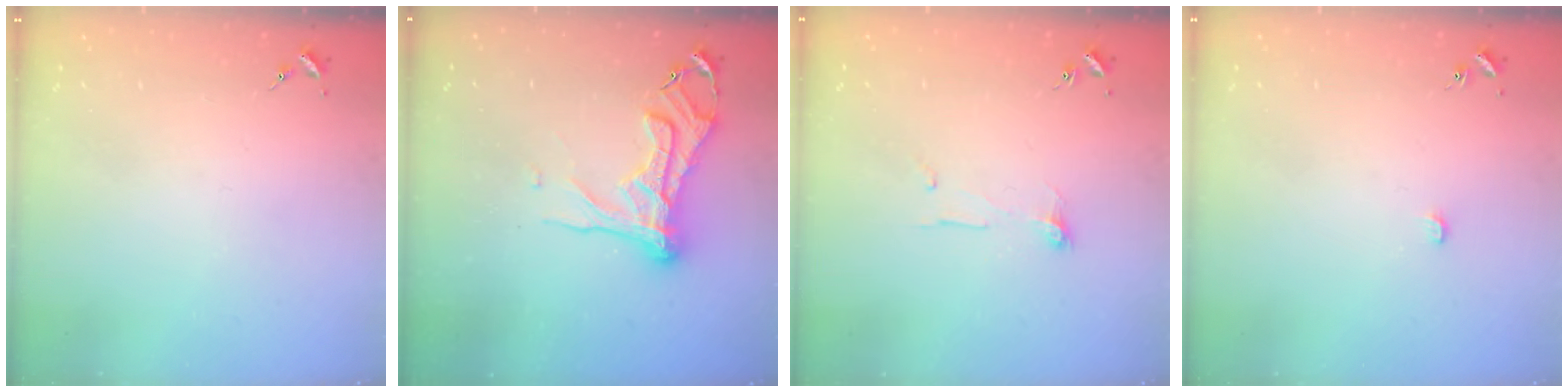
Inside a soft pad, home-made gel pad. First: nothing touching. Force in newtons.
{"total": 16.8, "press": 16.7, "slide": 1.6}
{"total": 6.2, "press": 6.2, "slide": 0.4}
{"total": 3.8, "press": 3.8, "slide": 0.4}